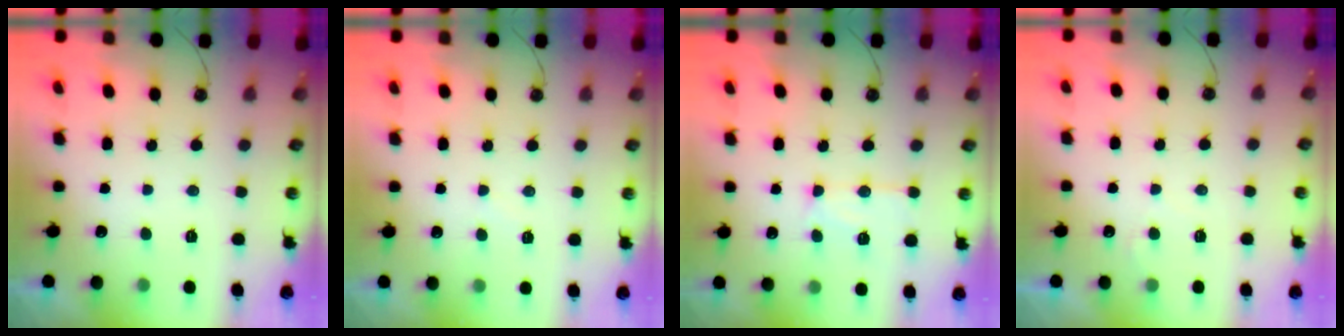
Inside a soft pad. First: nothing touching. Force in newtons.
{"total": 3.6, "press": 3.6, "slide": 0.5}
{"total": 11.1, "press": 11.1, "slide": 1.0}
{"total": 3.7, "press": 3.7, "slide": 0.4}